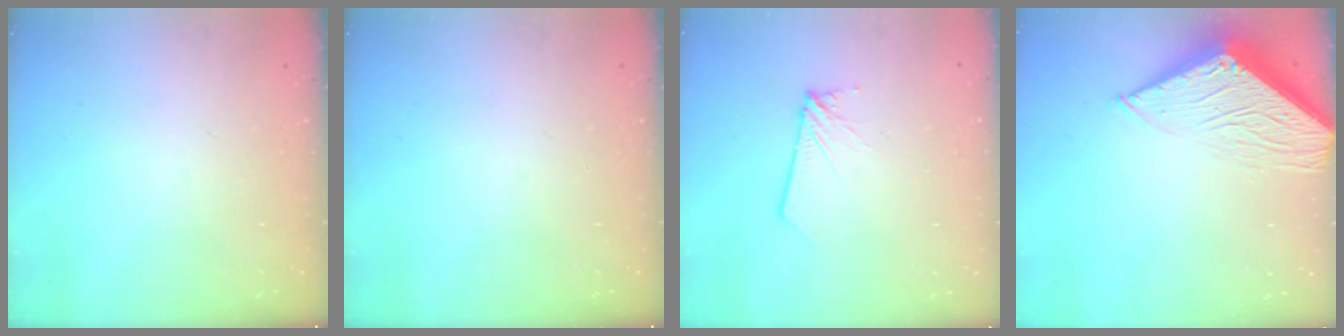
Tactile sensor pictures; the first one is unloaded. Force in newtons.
{"total": 0.0}
{"total": 2.1, "press": 2.1, "slide": 0.2}
{"total": 12.5, "press": 12.5, "slide": 1.0}